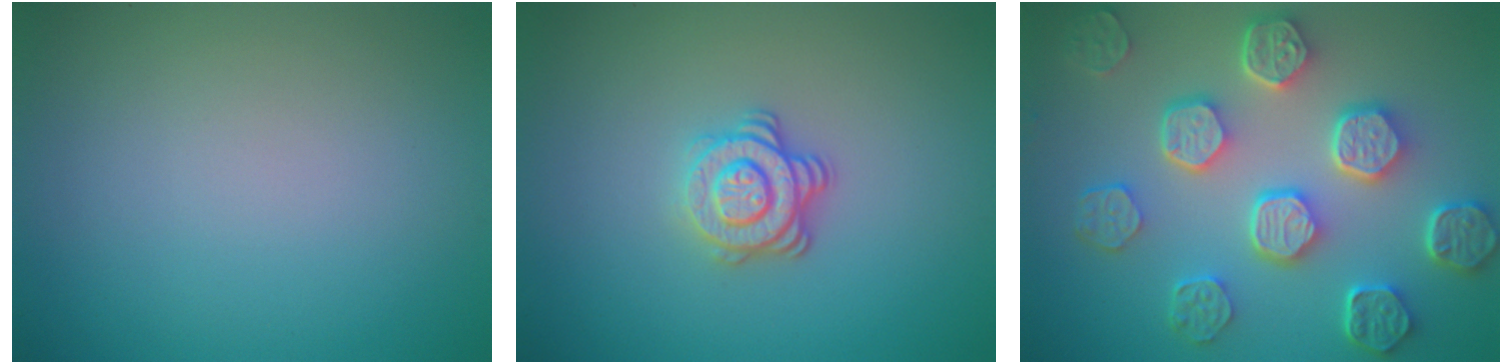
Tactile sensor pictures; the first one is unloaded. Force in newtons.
{"total": 3.4, "press": 2.9, "slide": 1.8}
{"total": 7.6, "press": 5.9, "slide": 4.8}